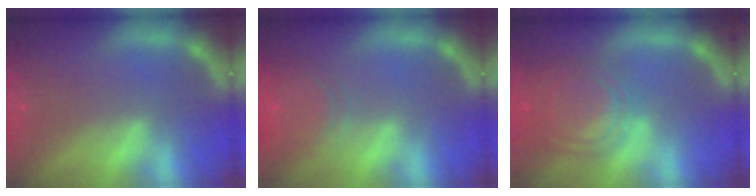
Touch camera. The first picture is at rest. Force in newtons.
{"total": 5.5}
{"total": 8.0}